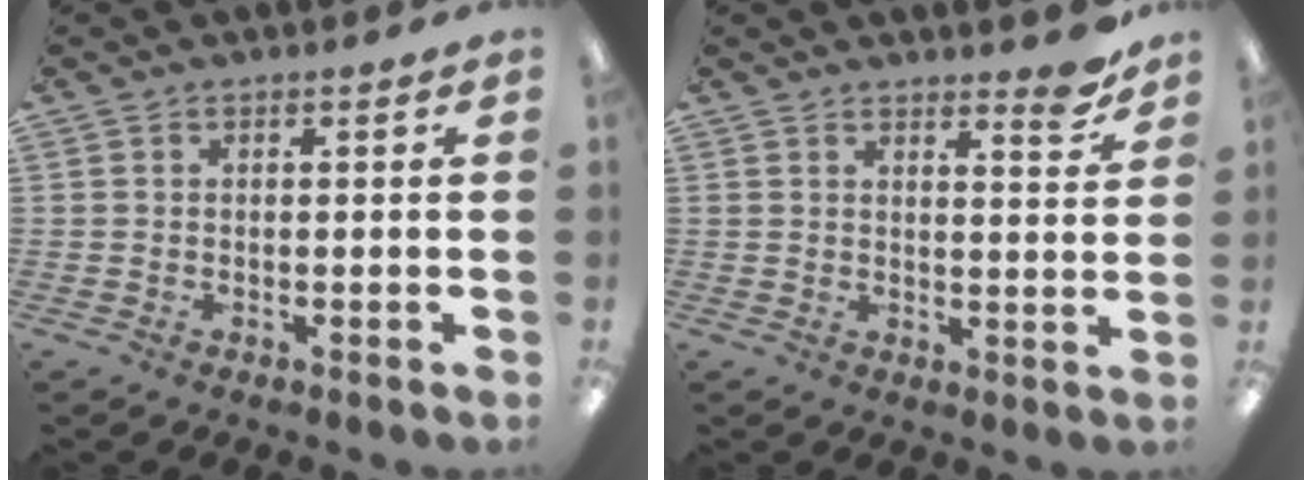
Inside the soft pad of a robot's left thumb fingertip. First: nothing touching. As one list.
[{"total": 5.9, "force": [5.0, 1.7, 2.7], "torque": [-0.018, -0.040, 0.081]}]